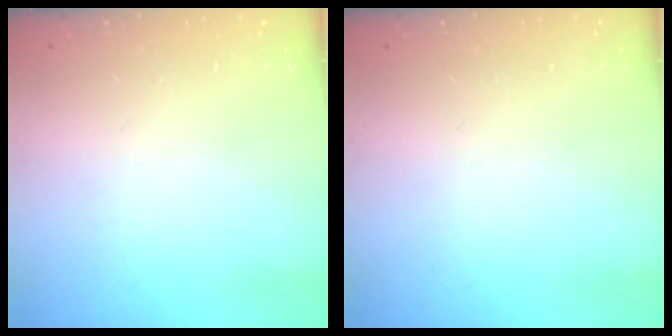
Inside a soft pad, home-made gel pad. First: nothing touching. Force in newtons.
{"total": 0.0}